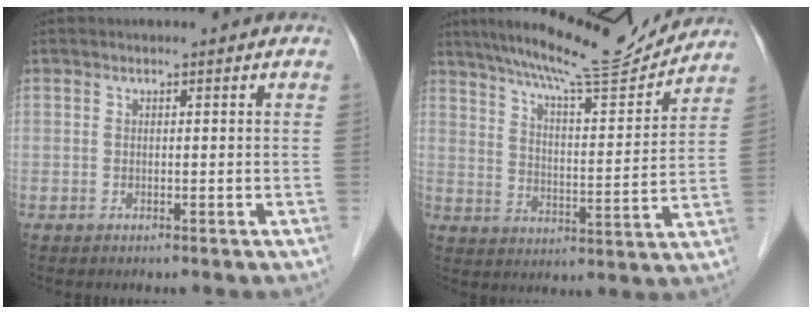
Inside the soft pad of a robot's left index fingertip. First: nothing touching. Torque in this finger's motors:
{"motor_torque": [0.95, -1.06, 0.42, 0.09]}